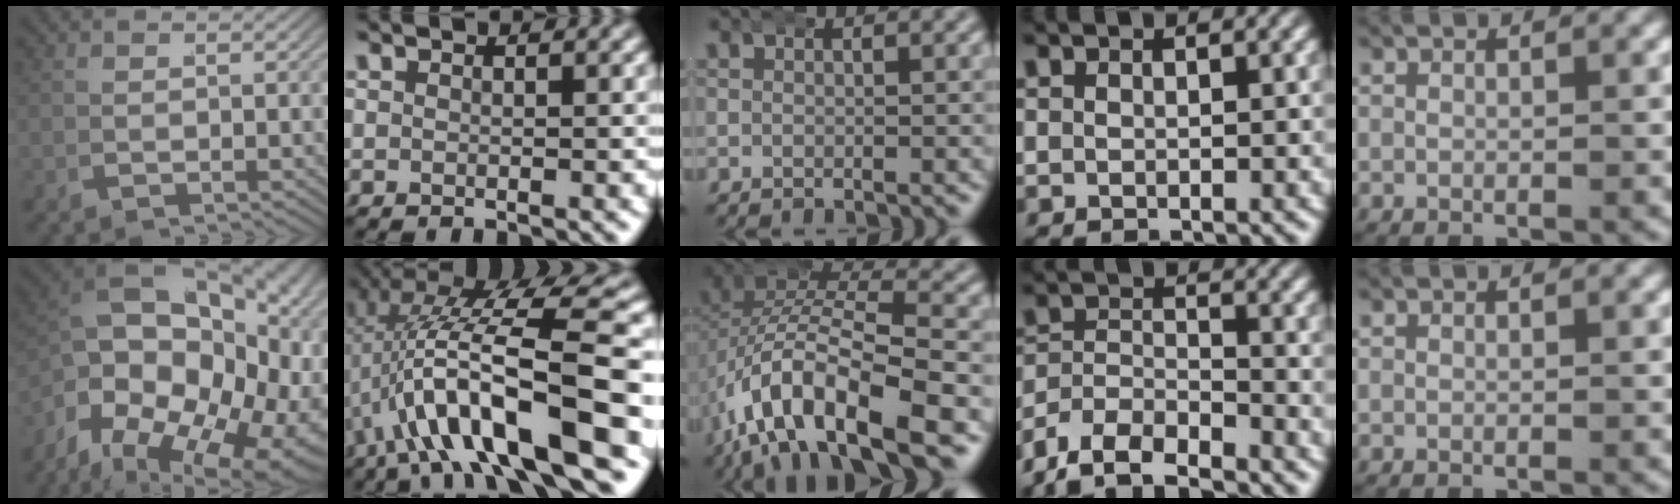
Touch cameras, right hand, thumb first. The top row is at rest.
{"thumb": {"total": 21.8, "force": [-1.0, 14.7, 16.1], "torque": [-0.304, -0.080, 0.022]}, "index": {"total": 12.6, "force": [-0.7, 5.0, 11.5], "torque": [-0.202, 0.000, -0.007]}, "middle": {"total": 13.3, "force": [-3.8, 8.0, 9.9], "torque": [-0.197, -0.034, -0.049]}, "ring": {"total": 8.2, "force": [-5.6, 5.2, 2.9], "torque": [-0.077, -0.035, -0.090]}}